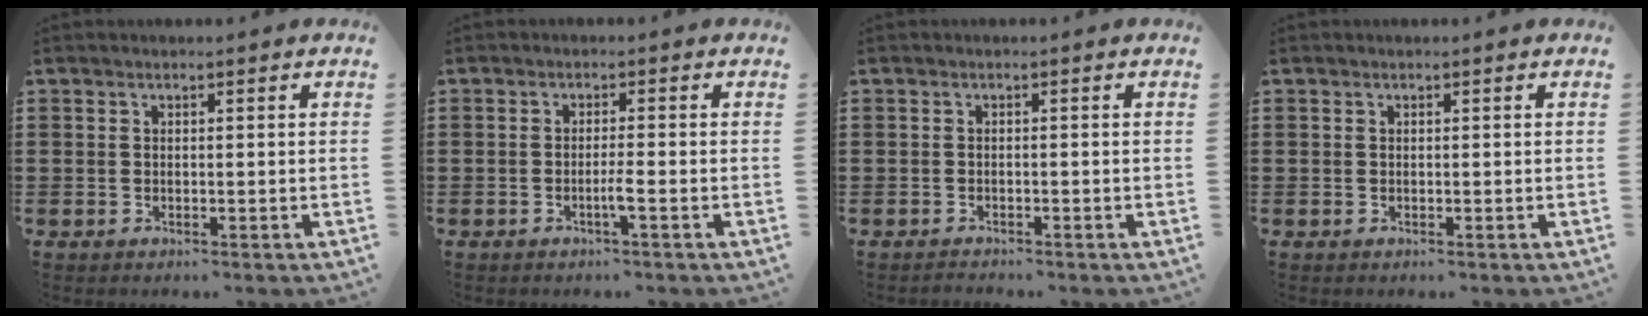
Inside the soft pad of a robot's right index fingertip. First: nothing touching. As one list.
[{"total": 2.3, "force": [-1.0, -0.3, 2.0], "torque": [-0.034, -0.003, -0.021]}, {"total": 0.8, "force": [-0.8, 0.0, 0.0], "torque": [-0.002, 0.000, -0.016]}, {"total": 0.0}]